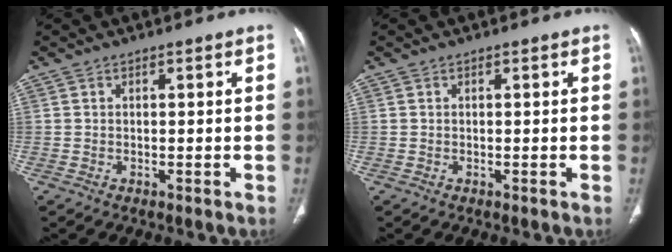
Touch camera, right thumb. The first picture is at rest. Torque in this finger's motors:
{"motor_torque": [0.00, 0.00, 0.00, 0.00, 0.02]}